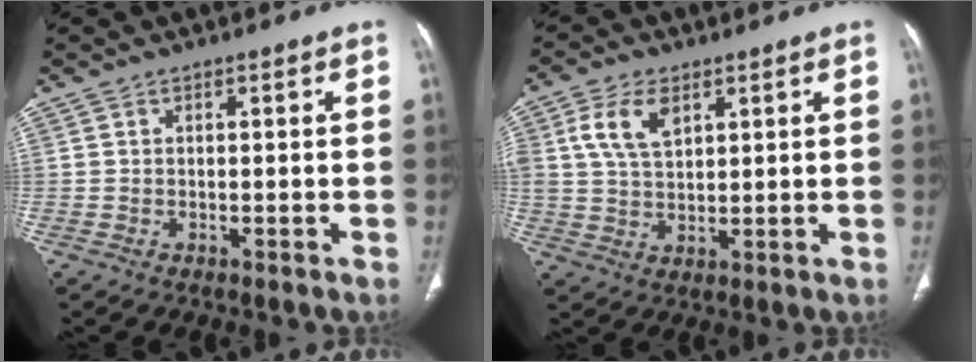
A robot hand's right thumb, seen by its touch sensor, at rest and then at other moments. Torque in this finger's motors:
{"motor_torque": [0.31, 0.31, 0.78, 0.53, 0.14]}